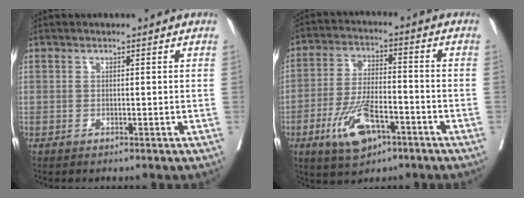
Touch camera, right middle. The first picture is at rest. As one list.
[{"total": 10.1, "force": [-5.0, 3.7, 8.0], "torque": [-0.163, -0.005, -0.087]}]